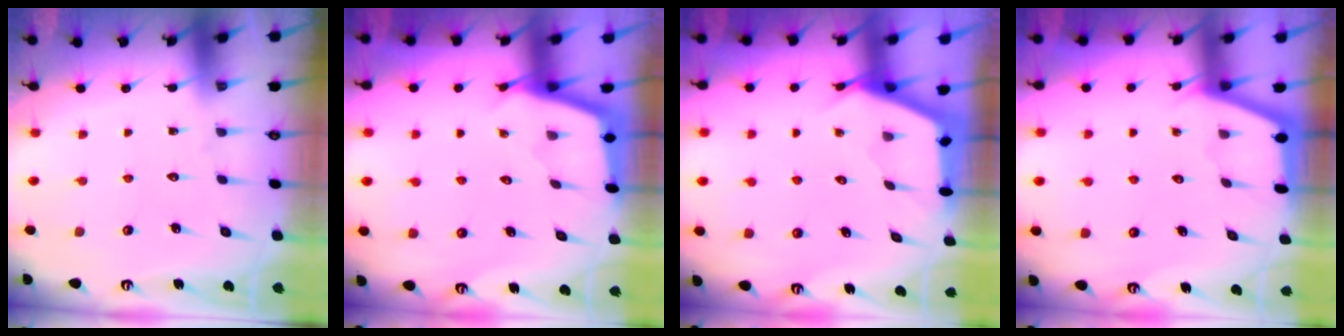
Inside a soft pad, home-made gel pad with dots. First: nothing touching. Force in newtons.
{"total": 2.5, "press": 2.5, "slide": 0.2}
{"total": 2.6, "press": 2.5, "slide": 0.3}
{"total": 2.4, "press": 2.3, "slide": 0.4}